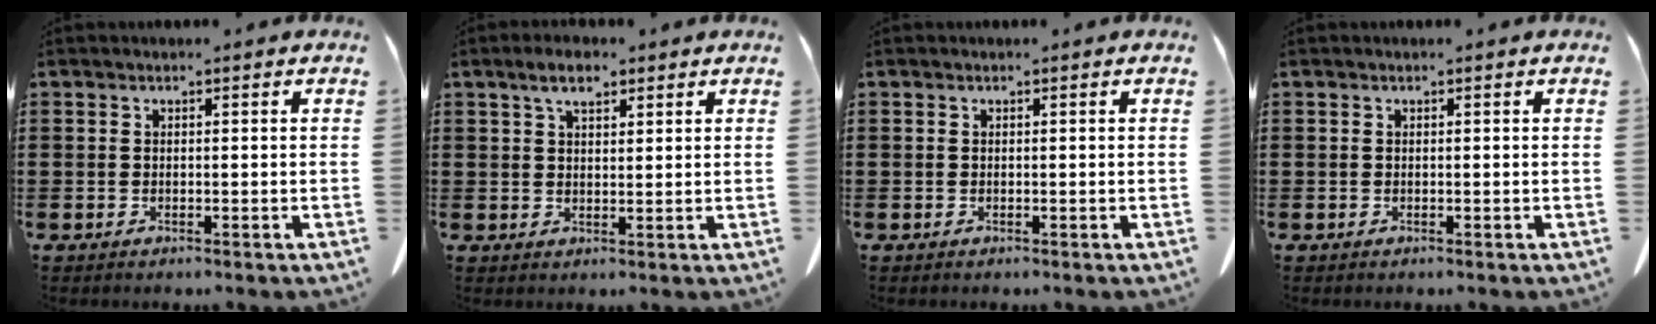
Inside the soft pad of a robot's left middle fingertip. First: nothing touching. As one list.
[{"total": 3.9, "force": [2.5, 1.5, 2.5], "torque": [-0.048, 0.003, 0.043]}, {"total": 0.0}, {"total": 0.0}]